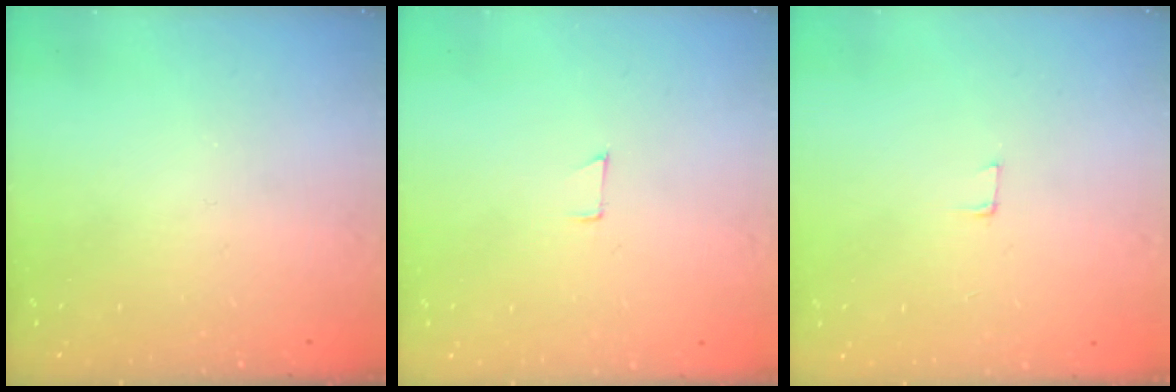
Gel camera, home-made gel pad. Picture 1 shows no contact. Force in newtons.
{"total": 4.1, "press": 4.1, "slide": 0.3}
{"total": 5.0, "press": 4.9, "slide": 0.4}